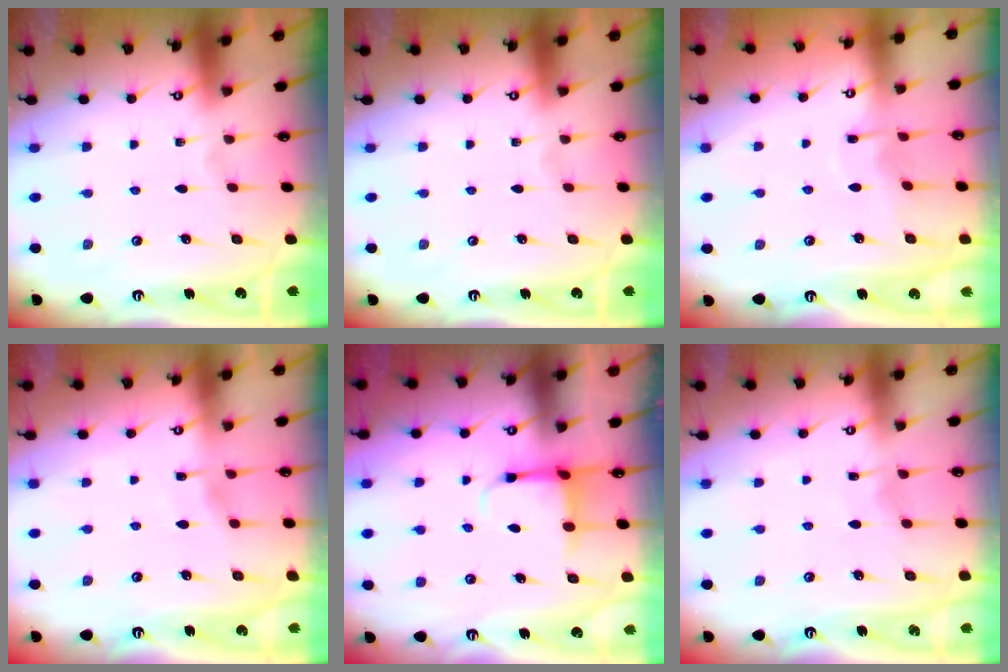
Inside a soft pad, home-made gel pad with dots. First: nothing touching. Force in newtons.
{"total": 0.0}
{"total": 2.9, "press": 2.9, "slide": 0.4}
{"total": 3.5, "press": 3.5, "slide": 0.4}
{"total": 3.8, "press": 3.6, "slide": 1.3}
{"total": 3.6, "press": 3.6, "slide": 0.5}